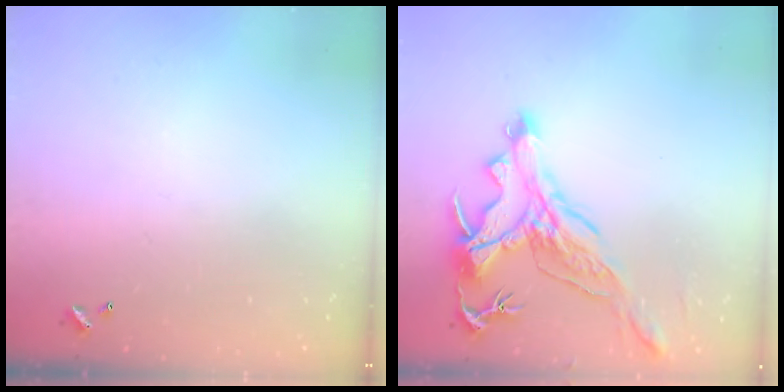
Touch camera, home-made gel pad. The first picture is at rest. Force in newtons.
{"total": 3.9, "press": 3.5, "slide": 1.6}